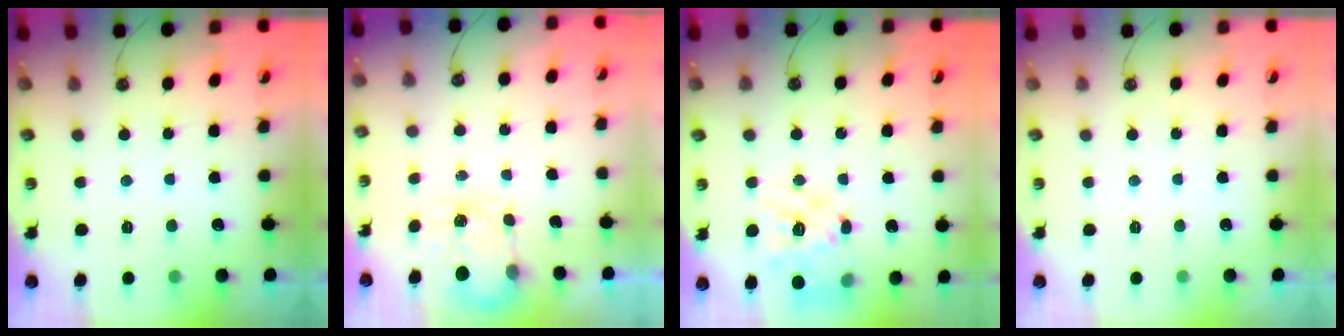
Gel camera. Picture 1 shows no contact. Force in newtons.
{"total": 4.6, "press": 4.5, "slide": 0.6}
{"total": 16.8, "press": 16.8, "slide": 1.3}
{"total": 0.0}